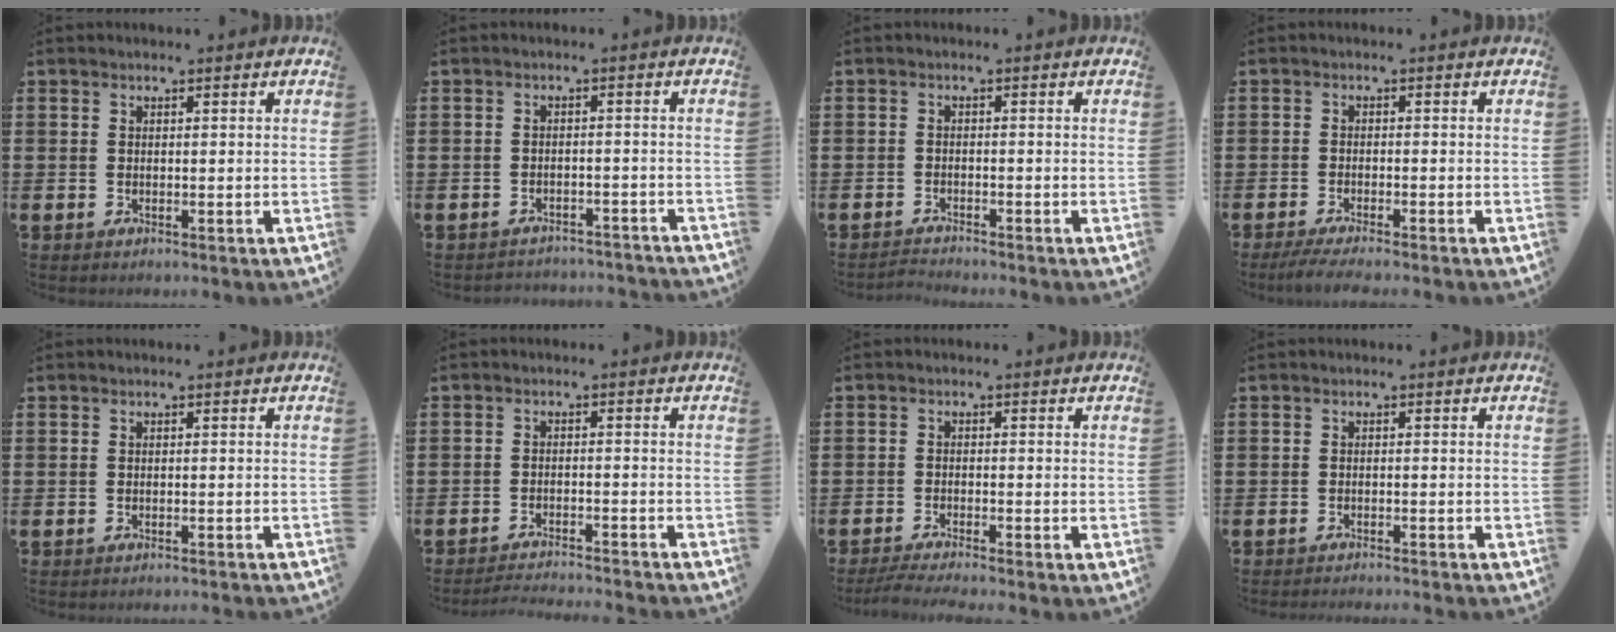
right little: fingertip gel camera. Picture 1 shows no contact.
{"total": 2.0, "force": [-2.0, 0.0, -0.1], "torque": [-0.004, 0.004, -0.043]}
{"total": 1.3, "force": [-1.3, -0.1, 0.0], "torque": [-0.003, 0.001, -0.026]}
{"total": 2.0, "force": [-1.5, 0.0, 1.3], "torque": [-0.020, 0.000, -0.028]}
{"total": 0.6, "force": [-0.6, -0.2, 0.0], "torque": [0.000, 0.000, -0.013]}
{"total": 2.2, "force": [-2.1, -0.3, 0.2], "torque": [-0.005, 0.003, -0.045]}
{"total": 2.1, "force": [-1.7, 0.0, 1.2], "torque": [-0.018, 0.001, -0.031]}
{"total": 1.0, "force": [-0.9, -0.3, 0.1], "torque": [0.000, 0.000, -0.019]}